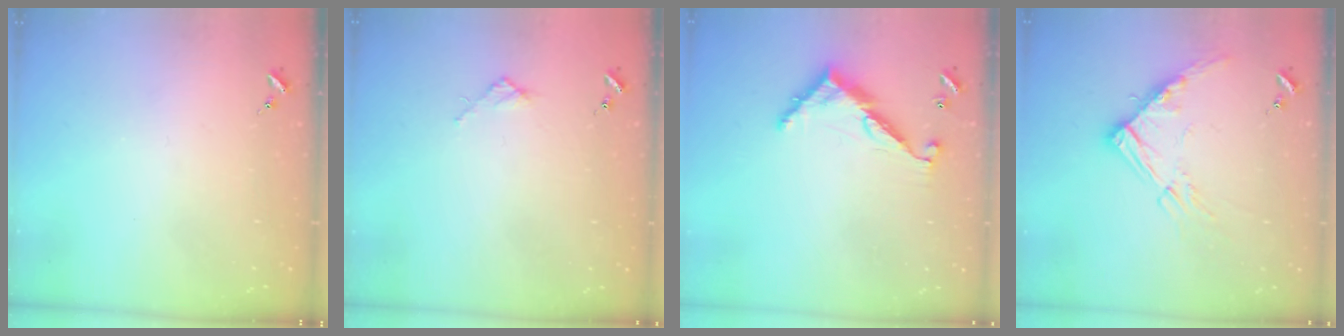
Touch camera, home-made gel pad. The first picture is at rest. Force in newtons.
{"total": 2.7, "press": 2.7, "slide": 0.3}
{"total": 8.9, "press": 8.9, "slide": 0.6}
{"total": 12.3, "press": 12.2, "slide": 1.3}